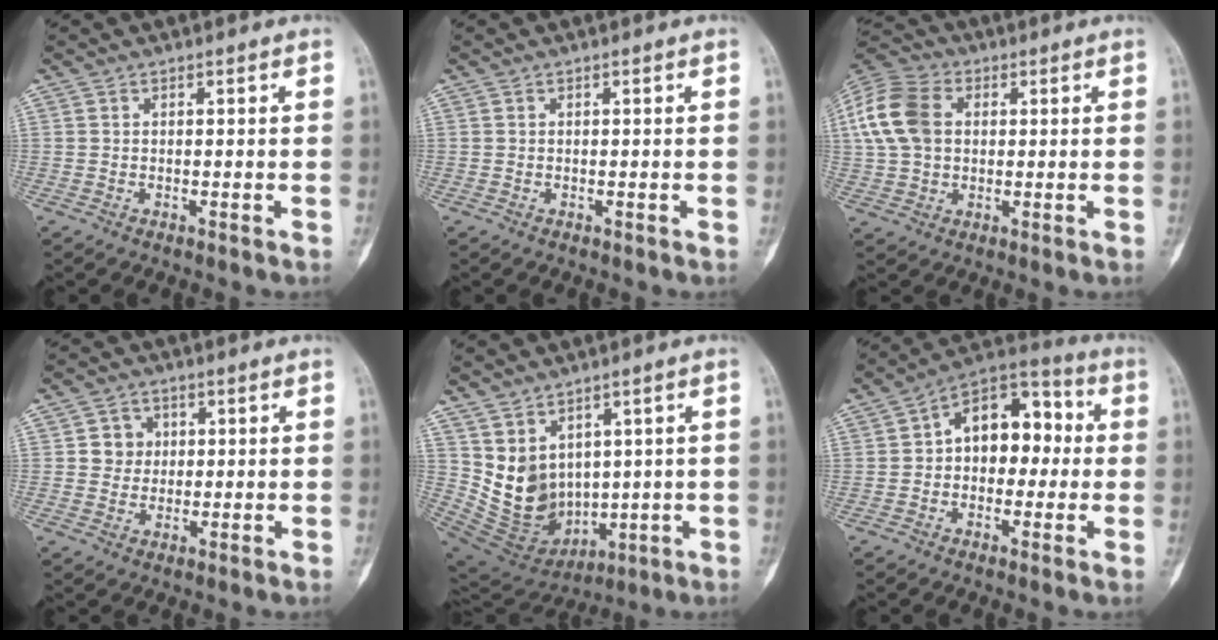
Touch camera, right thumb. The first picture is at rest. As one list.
[{"total": 0.0}, {"total": 13.5, "force": [2.3, 9.8, 9.0], "torque": [-0.178, 0.021, 0.038]}, {"total": 4.4, "force": [0.8, 4.1, 1.1], "torque": [0.011, 0.005, 0.009]}, {"total": 12.1, "force": [3.0, 9.7, 6.7], "torque": [-0.094, -0.019, 0.102]}, {"total": 13.3, "force": [0.7, 8.9, 9.9], "torque": [-0.101, 0.043, -0.005]}]